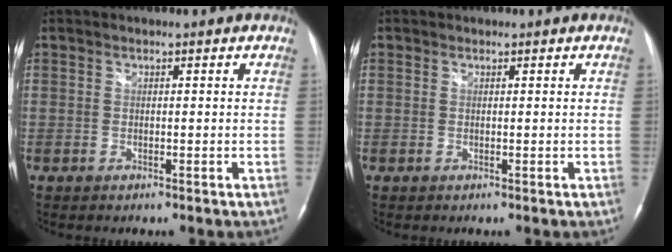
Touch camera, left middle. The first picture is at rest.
{"total": 0.0}